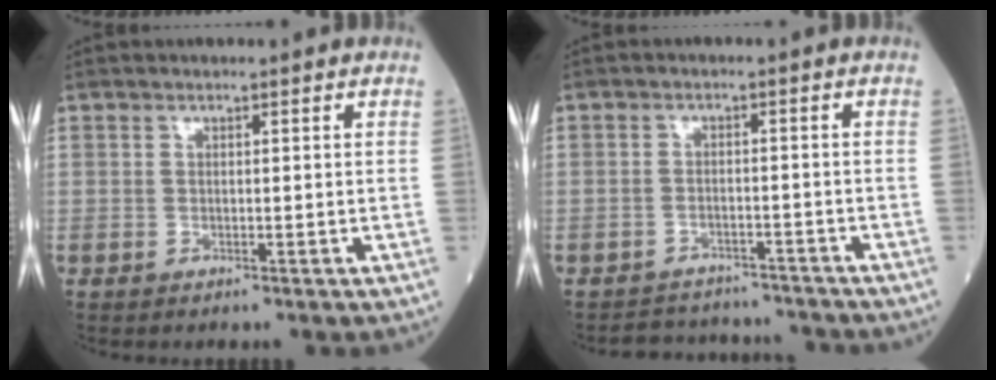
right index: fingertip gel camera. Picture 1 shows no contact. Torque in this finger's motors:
{"motor_torque": [-0.67, -0.74, -1.05, -0.19]}